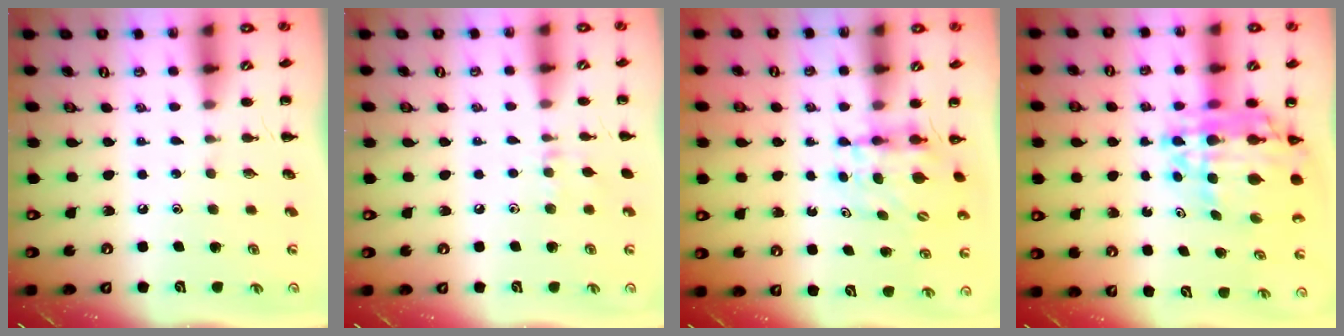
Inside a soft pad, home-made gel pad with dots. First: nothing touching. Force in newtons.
{"total": 6.0, "press": 5.8, "slide": 1.6}
{"total": 5.0, "press": 5.0, "slide": 0.4}
{"total": 14.2, "press": 13.6, "slide": 4.3}